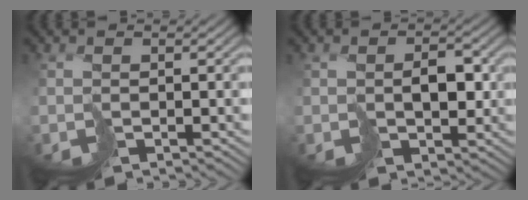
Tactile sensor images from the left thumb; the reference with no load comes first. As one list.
[{"total": 3.2, "force": [0.7, 2.2, 2.2], "torque": [-0.028, 0.005, 0.023]}]